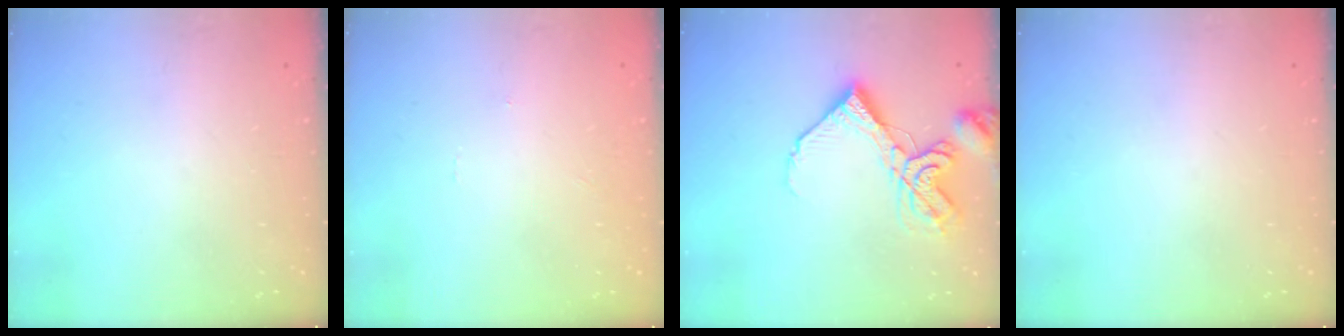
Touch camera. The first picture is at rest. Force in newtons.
{"total": 0.0}
{"total": 12.1, "press": 12.0, "slide": 1.3}
{"total": 0.0}